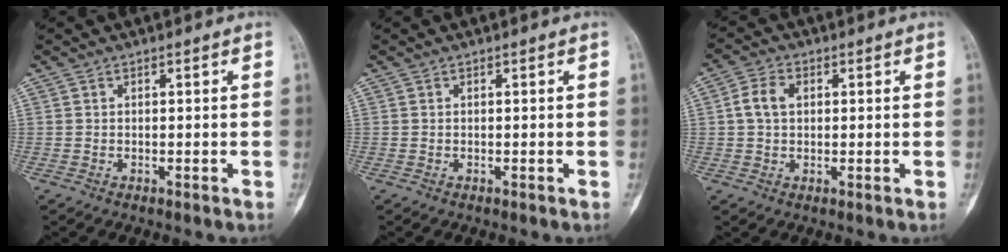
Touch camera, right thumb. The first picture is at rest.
{"total": 0.0}
{"total": 4.8, "force": [0.8, 3.4, 3.3], "torque": [-0.063, 0.011, 0.011]}